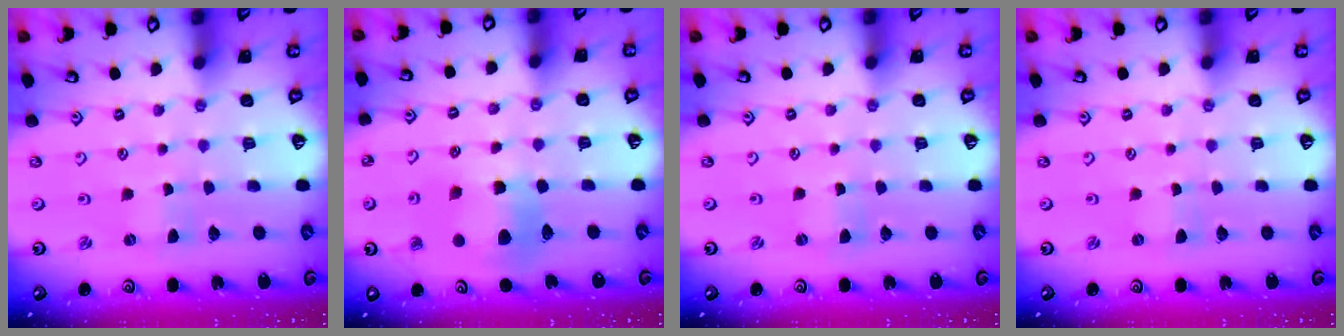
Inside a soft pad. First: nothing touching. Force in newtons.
{"total": 11.5, "press": 11.4, "slide": 1.5}
{"total": 0.0}
{"total": 0.0}